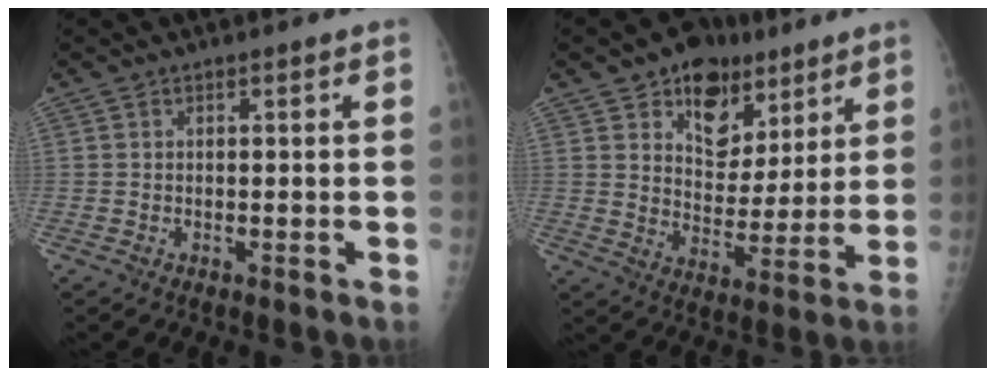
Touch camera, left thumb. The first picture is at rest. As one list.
[{"total": 12.9, "force": [7.6, 8.9, 5.5], "torque": [-0.038, -0.035, 0.121]}]